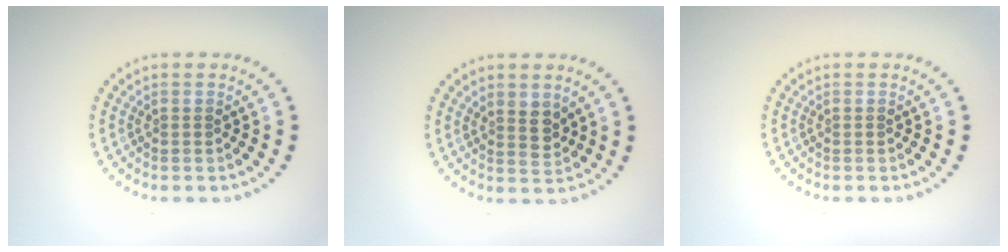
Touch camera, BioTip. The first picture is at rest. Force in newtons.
{"total": 2.0, "press": 1.8, "slide": 0.9}
{"total": 0.0}